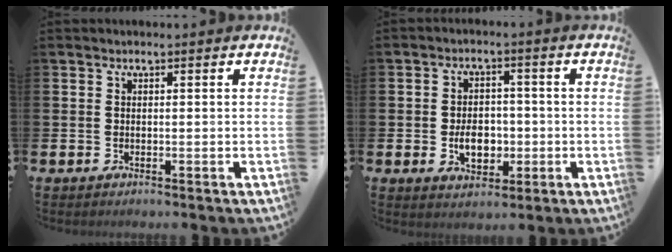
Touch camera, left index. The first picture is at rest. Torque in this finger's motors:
{"motor_torque": [0.70, 0.61, 0.29, 0.13]}